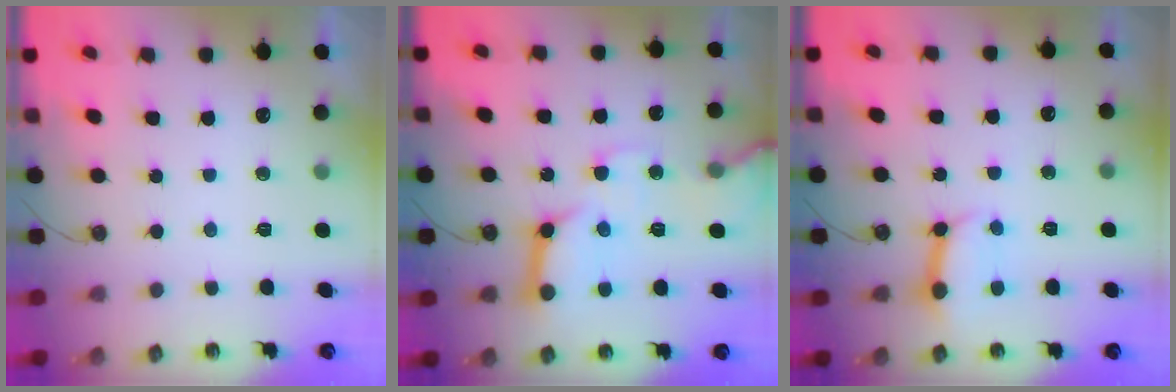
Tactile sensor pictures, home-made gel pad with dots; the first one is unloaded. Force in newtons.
{"total": 16.7, "press": 16.6, "slide": 2.1}
{"total": 10.1, "press": 10.0, "slide": 1.2}